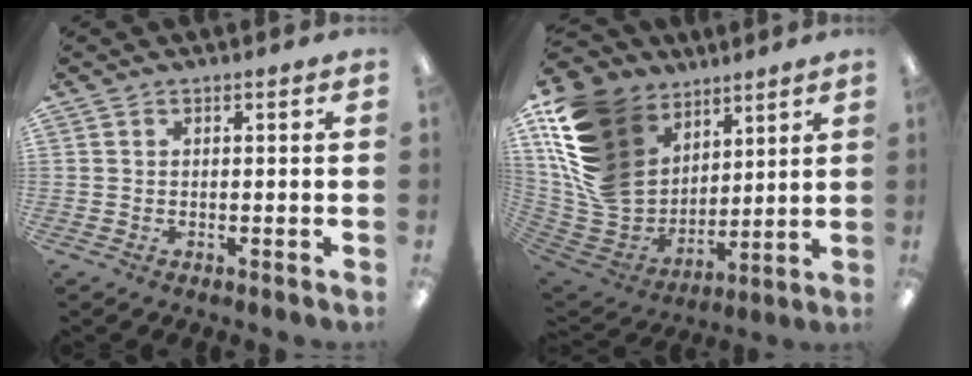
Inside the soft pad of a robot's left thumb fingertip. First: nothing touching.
{"total": 20.6, "force": [9.4, 15.1, 10.4], "torque": [-0.244, -0.052, 0.182]}